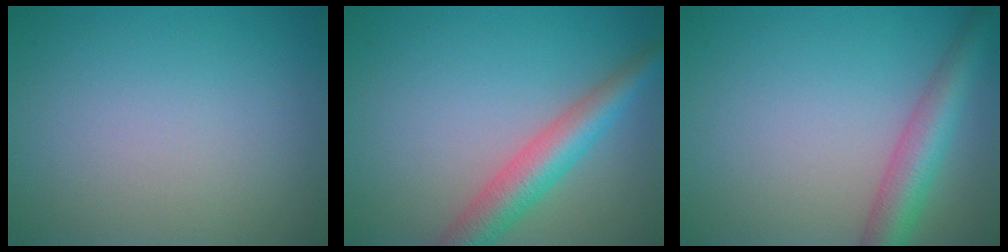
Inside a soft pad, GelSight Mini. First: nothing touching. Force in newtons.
{"total": 4.8, "press": 4.8, "slide": 0.2}
{"total": 4.6, "press": 4.6, "slide": 0.1}